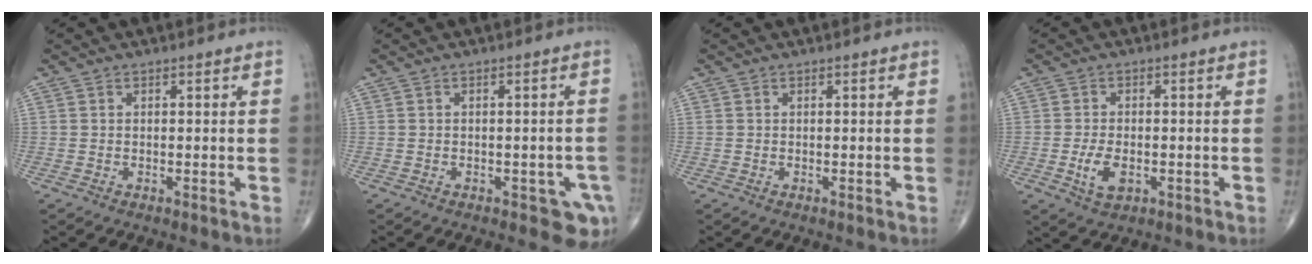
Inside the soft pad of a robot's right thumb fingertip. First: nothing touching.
{"total": 5.5, "force": [-2.5, 2.6, 4.2], "torque": [-0.031, 0.005, -0.026]}
{"total": 0.0}
{"total": 5.0, "force": [-1.4, 2.8, 3.9], "torque": [-0.074, 0.000, -0.021]}